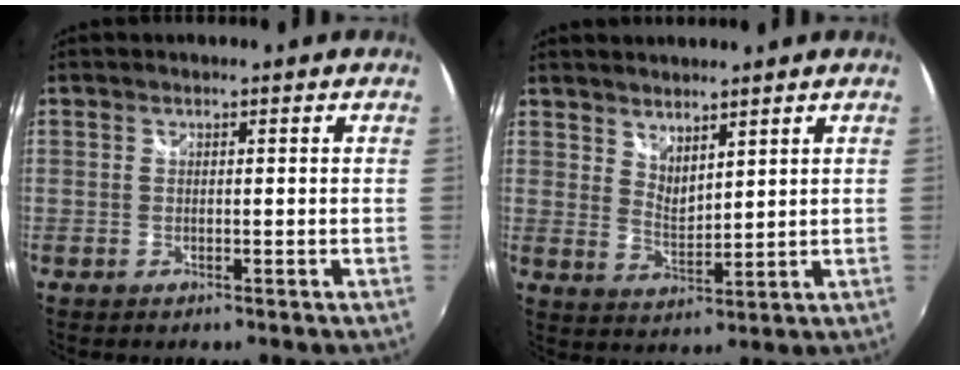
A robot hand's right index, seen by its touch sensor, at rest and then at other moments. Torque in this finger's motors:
{"motor_torque": [-0.04, 0.16, 0.00, 0.00]}